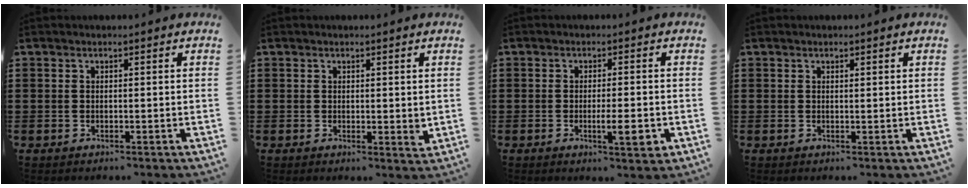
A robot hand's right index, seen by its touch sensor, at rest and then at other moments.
{"total": 1.4, "force": [0.5, 0.7, 1.2], "torque": [-0.014, -0.003, 0.008]}
{"total": 4.6, "force": [-1.6, 0.7, 4.2], "torque": [-0.073, -0.009, -0.027]}
{"total": 0.5, "force": [0.3, 0.3, 0.3], "torque": [-0.006, 0.002, 0.006]}